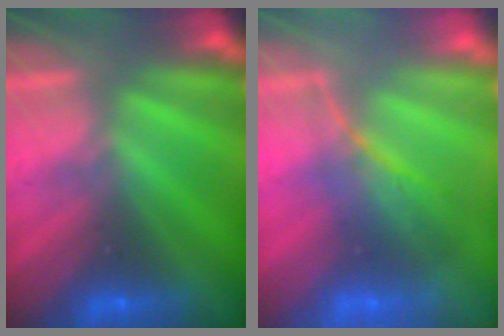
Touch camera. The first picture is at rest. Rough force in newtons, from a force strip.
{"total": 2.3}